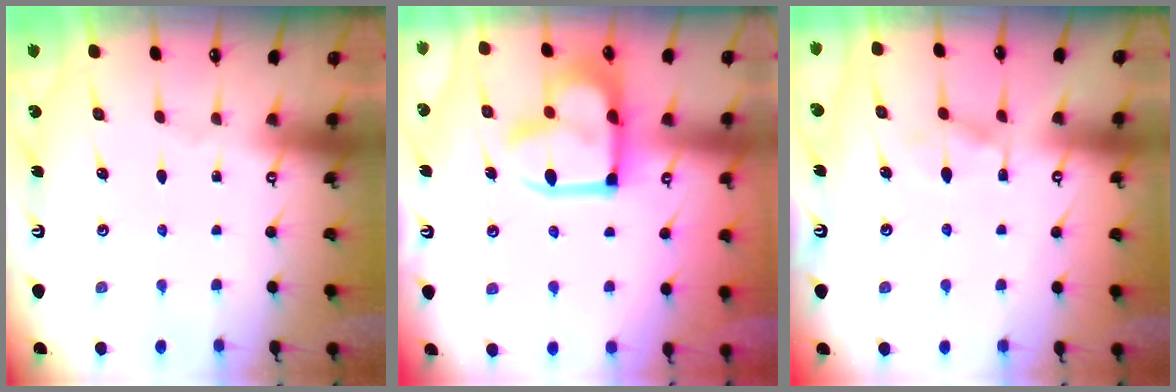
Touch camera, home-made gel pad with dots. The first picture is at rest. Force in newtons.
{"total": 17.4, "press": 17.4, "slide": 1.5}
{"total": 6.6, "press": 6.6, "slide": 0.5}